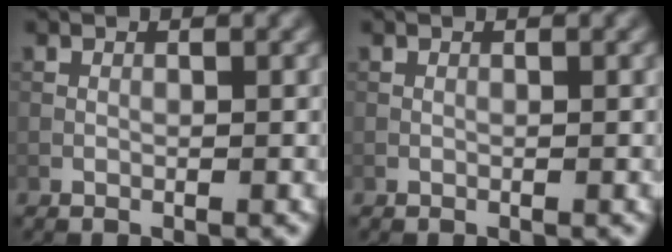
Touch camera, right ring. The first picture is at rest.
{"total": 0.0}